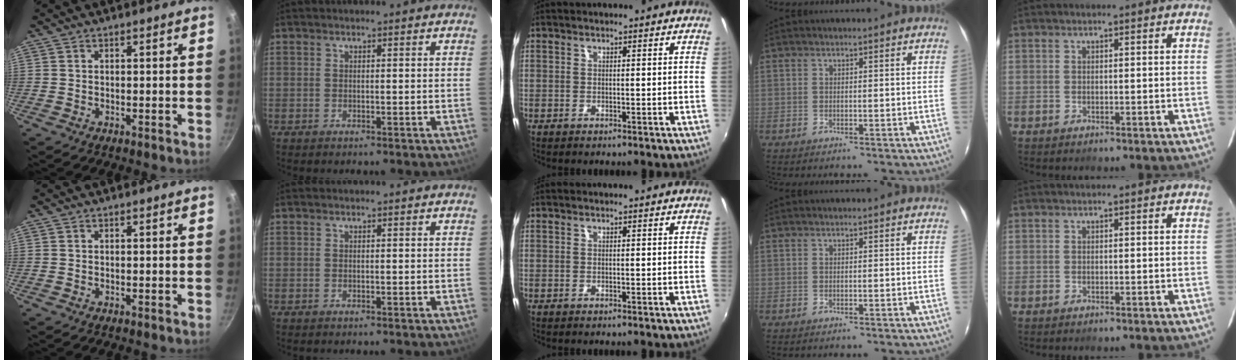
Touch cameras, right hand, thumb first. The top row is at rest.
{}